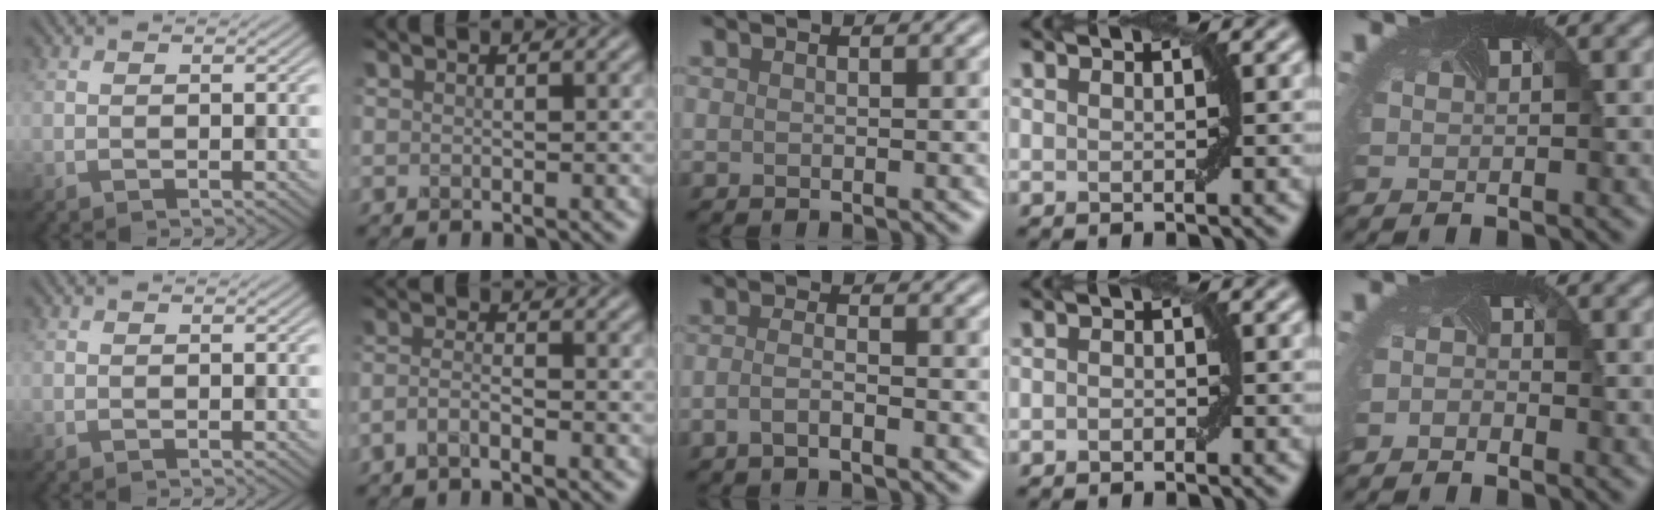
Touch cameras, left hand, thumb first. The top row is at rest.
{"index": {"total": 1.6, "force": [-1.2, 0.3, 1.1], "torque": [-0.025, 0.006, -0.031]}, "middle": {"total": 1.7, "force": [-0.9, 0.5, 1.3], "torque": [-0.026, 0.000, -0.022]}, "ring": {"total": 0.7, "force": [-0.4, 0.4, 0.5], "torque": [-0.008, 0.002, -0.006]}, "little": {"total": 1.0, "force": [-0.8, -0.2, -0.5], "torque": [-0.002, -0.009, -0.018]}}